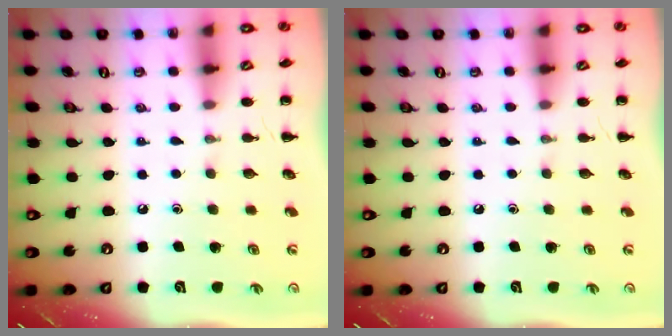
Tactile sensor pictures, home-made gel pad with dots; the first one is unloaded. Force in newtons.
{"total": 0.0}